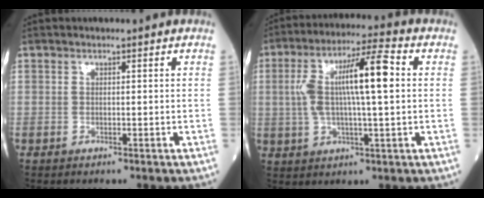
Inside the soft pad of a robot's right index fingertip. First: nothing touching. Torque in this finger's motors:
{"motor_torque": [1.73, 0.20, 0.94, 0.21]}